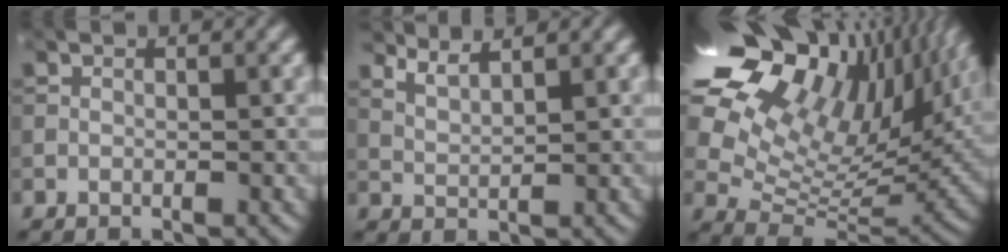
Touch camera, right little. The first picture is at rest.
{"total": 2.5, "force": [2.3, 0.4, 0.9], "torque": [-0.022, -0.002, 0.048]}
{"total": 18.5, "force": [10.5, 9.3, 12.0], "torque": [-0.233, 0.044, 0.167]}